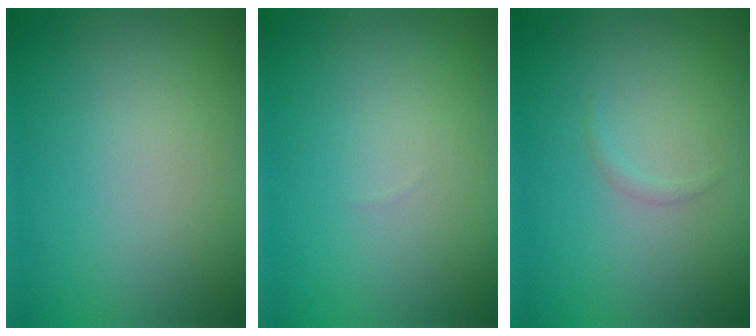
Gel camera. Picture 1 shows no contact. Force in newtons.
{"total": 0.0}
{"total": 0.5, "press": 0.5, "slide": 0.1}